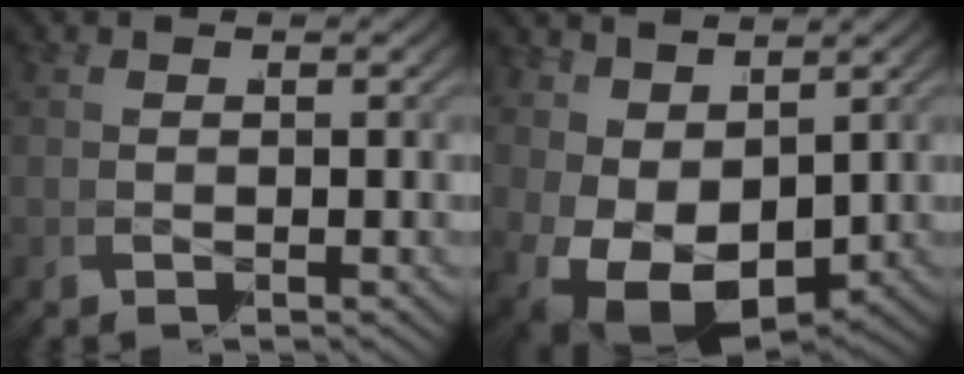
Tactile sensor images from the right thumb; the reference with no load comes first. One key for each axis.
{"total": 9.1, "fx": -1.9, "fy": 6.5, "fz": 6.1, "tx": -0.154, "ty": -0.049, "tz": -0.011}